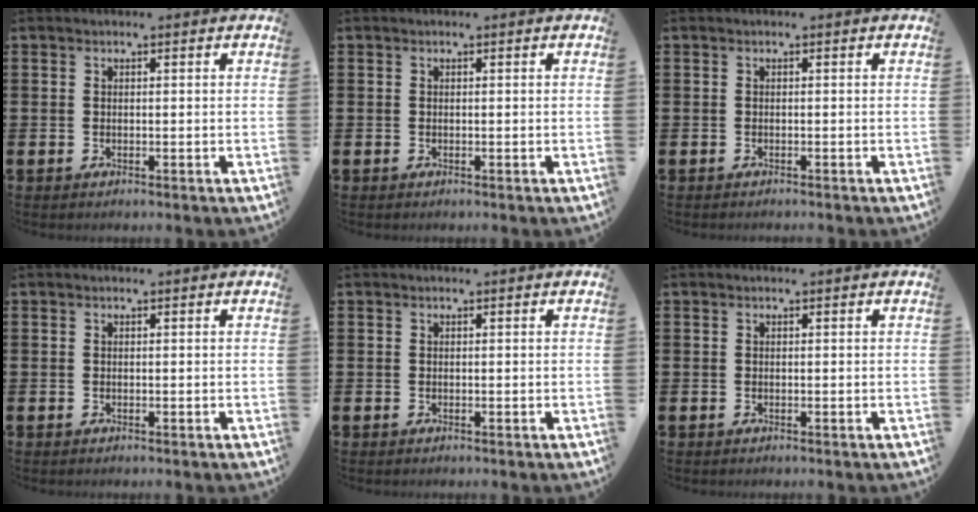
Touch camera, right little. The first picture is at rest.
{"total": 0.0}
{"total": 0.0}
{"total": 0.0}
{"total": 0.0}
{"total": 0.0}